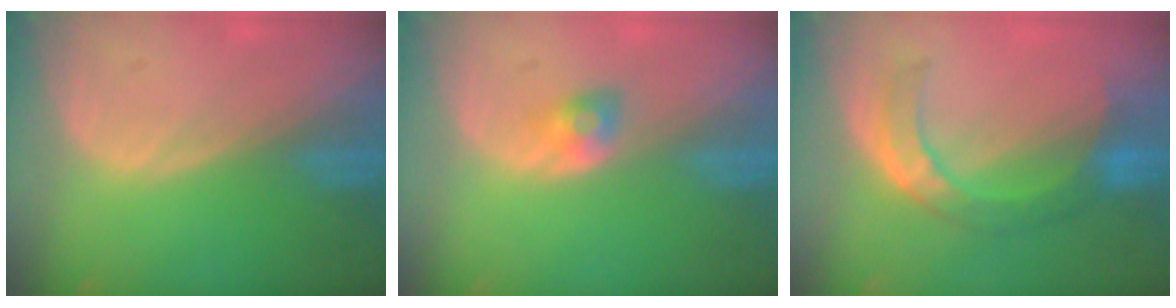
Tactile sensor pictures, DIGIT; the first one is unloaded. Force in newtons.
{"total": 2.6, "press": 2.3, "slide": 1.1}
{"total": 6.9, "press": 6.8, "slide": 1.3}